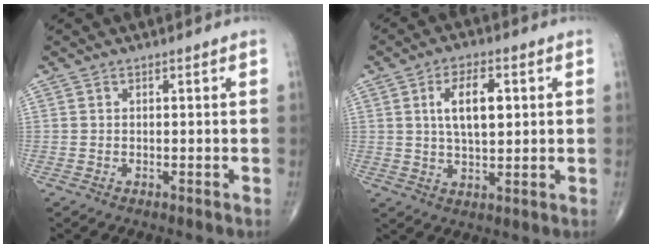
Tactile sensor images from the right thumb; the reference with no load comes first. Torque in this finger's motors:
{"motor_torque": [0.13, 1.59, 0.43, -0.18, 0.02]}